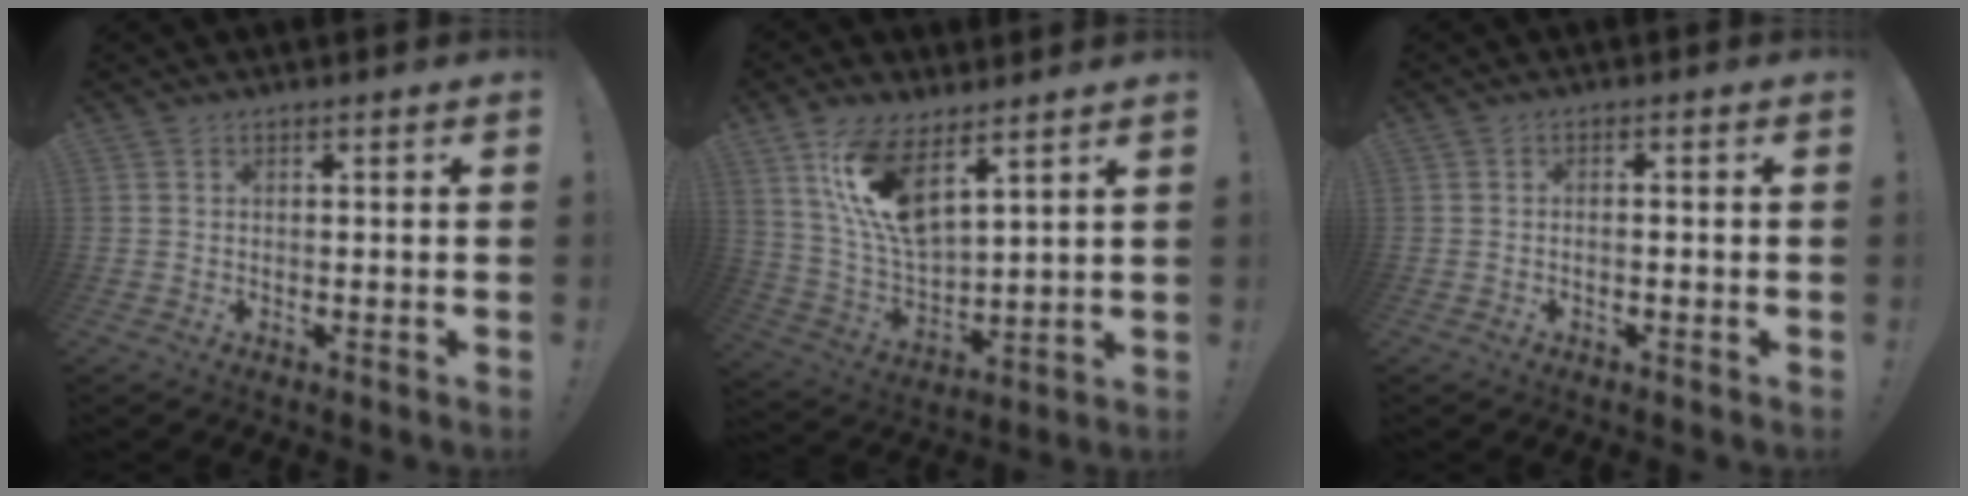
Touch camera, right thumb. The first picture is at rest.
{"total": 14.6, "force": [9.0, 5.8, 10.0], "torque": [-0.208, -0.049, 0.163]}
{"total": 1.3, "force": [-0.9, 0.2, 0.9], "torque": [-0.016, 0.002, -0.015]}